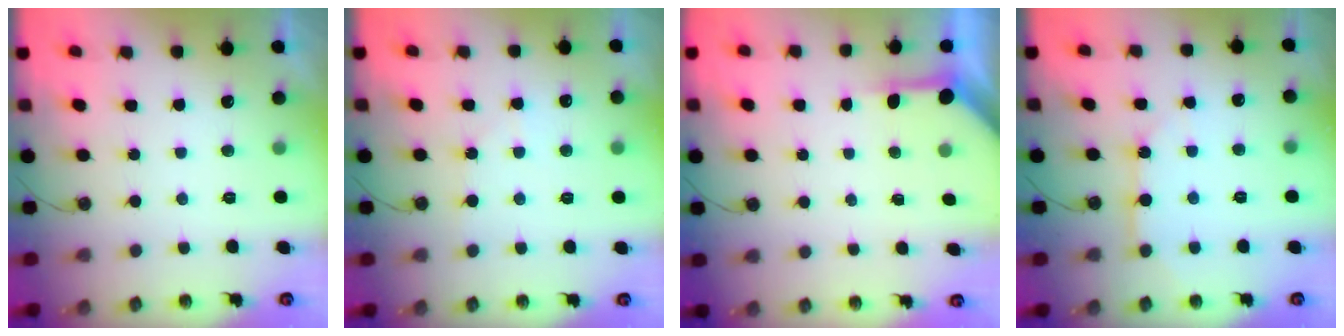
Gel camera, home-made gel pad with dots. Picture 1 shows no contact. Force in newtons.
{"total": 4.7, "press": 4.6, "slide": 0.7}
{"total": 3.8, "press": 3.7, "slide": 0.3}
{"total": 8.1, "press": 8.1, "slide": 0.7}